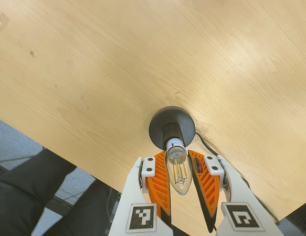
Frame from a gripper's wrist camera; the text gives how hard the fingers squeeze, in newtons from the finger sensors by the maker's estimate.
{"total": 13.8, "left": 13.2, "right": 14.4}